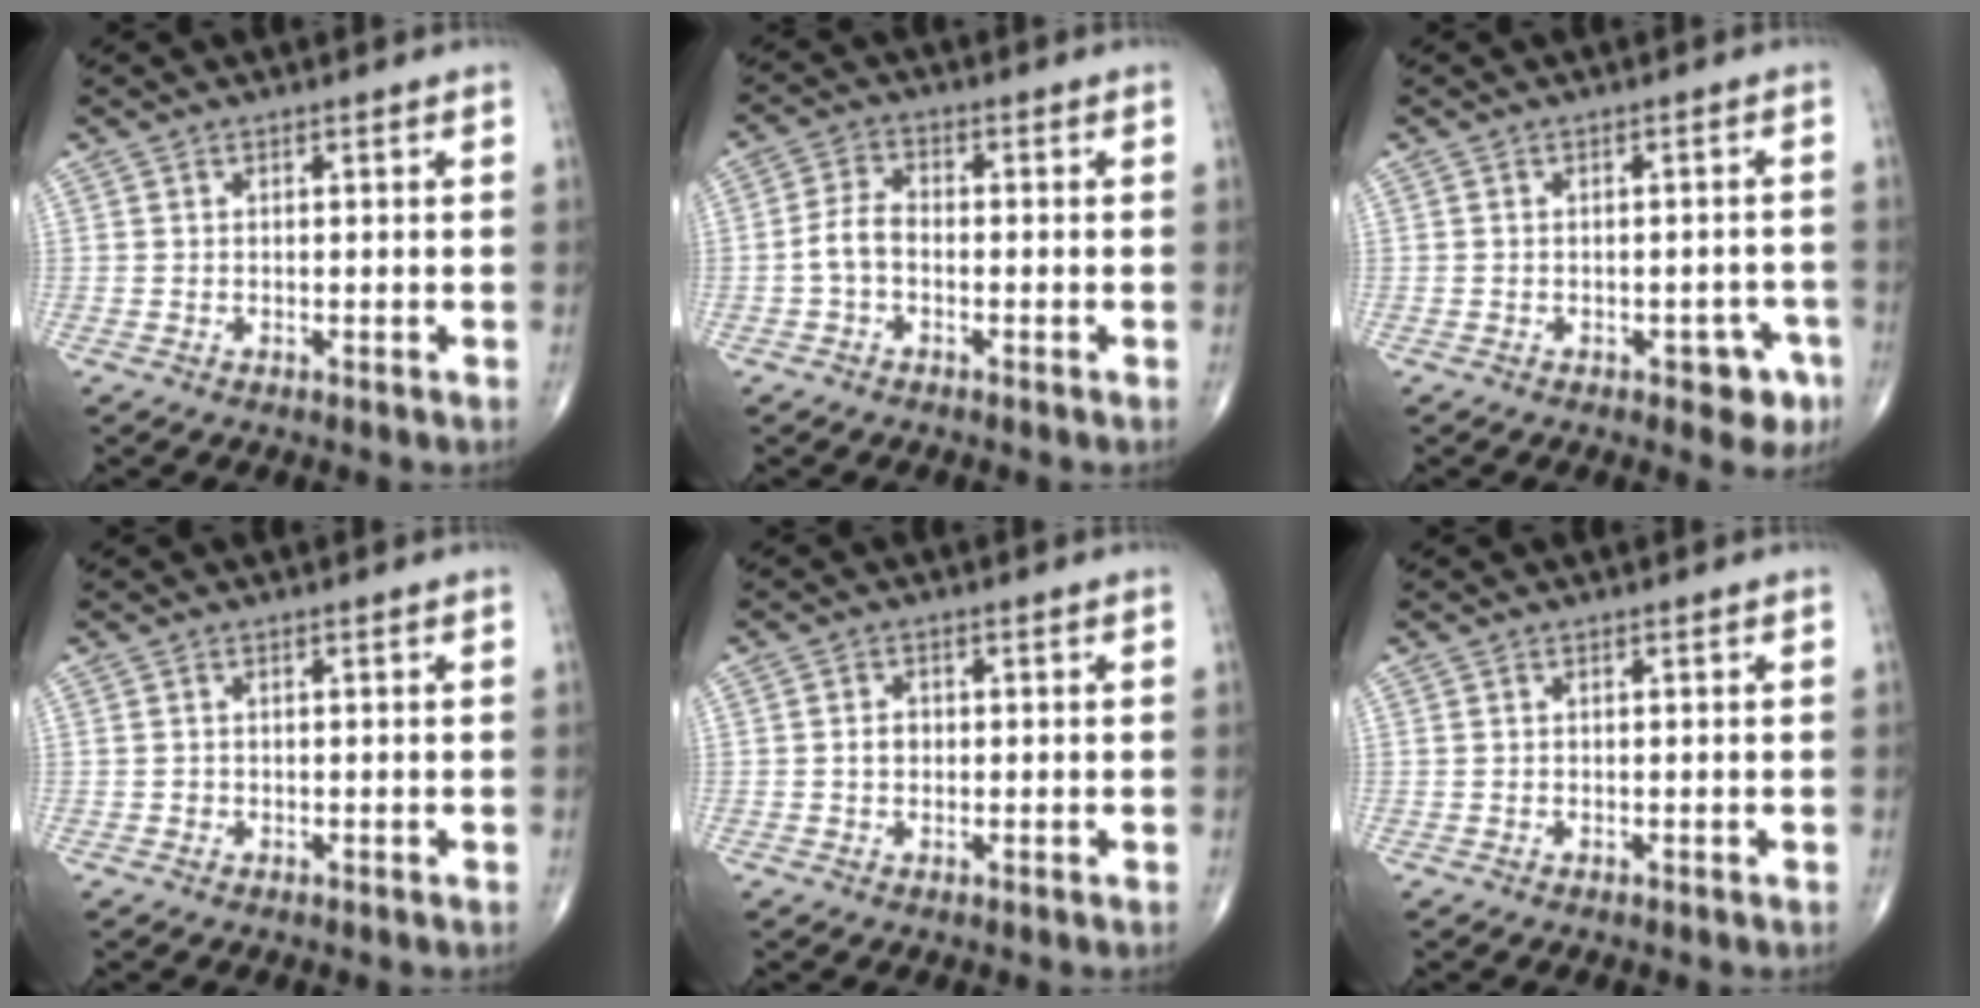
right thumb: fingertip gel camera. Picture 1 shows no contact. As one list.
[{"total": 4.2, "force": [-1.2, 2.6, 3.1], "torque": [-0.061, 0.018, -0.030]}, {"total": 4.8, "force": [-2.4, 2.6, 3.2], "torque": [-0.011, 0.014, -0.026]}, {"total": 0.6, "force": [-0.1, 0.5, 0.1], "torque": [-0.001, 0.002, -0.001]}, {"total": 2.1, "force": [0.0, 1.7, 1.2], "torque": [-0.014, 0.008, -0.001]}, {"total": 0.0}]